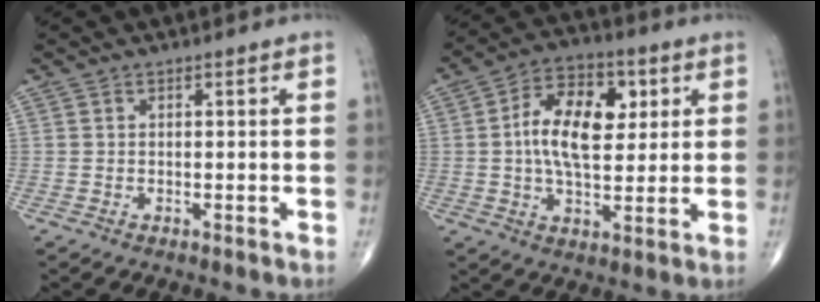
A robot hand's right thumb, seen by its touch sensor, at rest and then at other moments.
{"total": 14.0, "force": [2.5, 7.9, 11.3], "torque": [-0.171, 0.004, 0.037]}